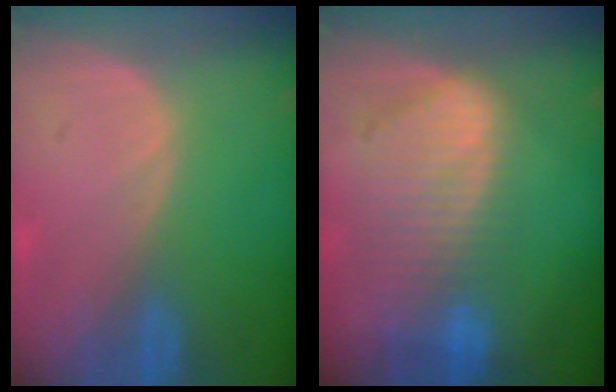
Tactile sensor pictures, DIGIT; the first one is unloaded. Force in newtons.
{"total": 9.4, "press": 8.2, "slide": 4.6}